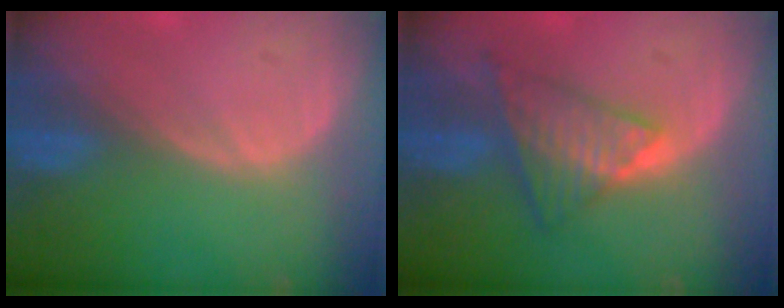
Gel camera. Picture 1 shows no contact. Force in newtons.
{"total": 7.2, "press": 6.7, "slide": 2.7}